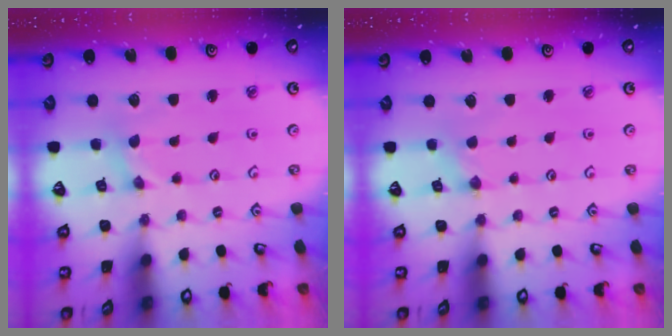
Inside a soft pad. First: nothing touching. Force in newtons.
{"total": 0.0}